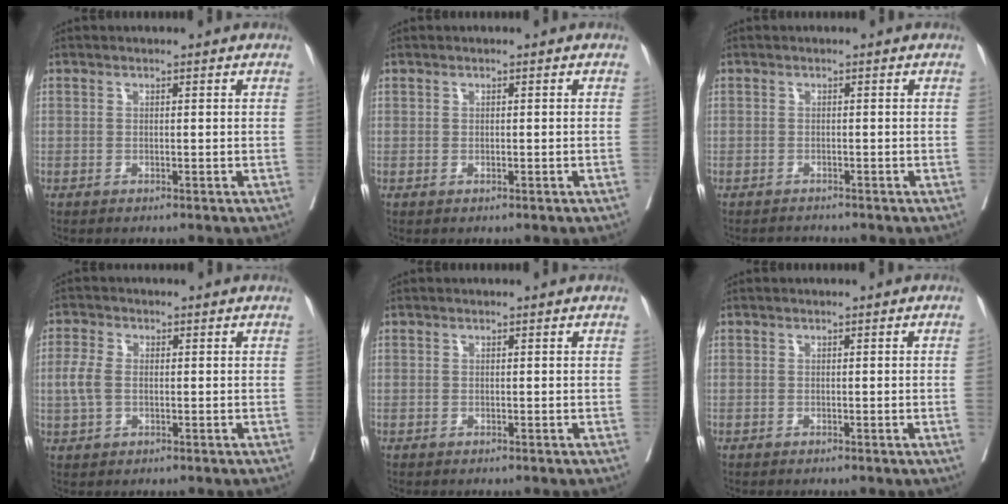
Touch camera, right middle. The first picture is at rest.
{"total": 0.0}
{"total": 1.1, "force": [-1.1, -0.1, -0.2], "torque": [0.001, -0.008, -0.016]}
{"total": 3.9, "force": [-0.1, 2.3, 3.2], "torque": [-0.091, 0.004, -0.004]}
{"total": 0.0}
{"total": 1.3, "force": [-0.1, -0.5, 1.2], "torque": [-0.017, -0.001, 0.001]}